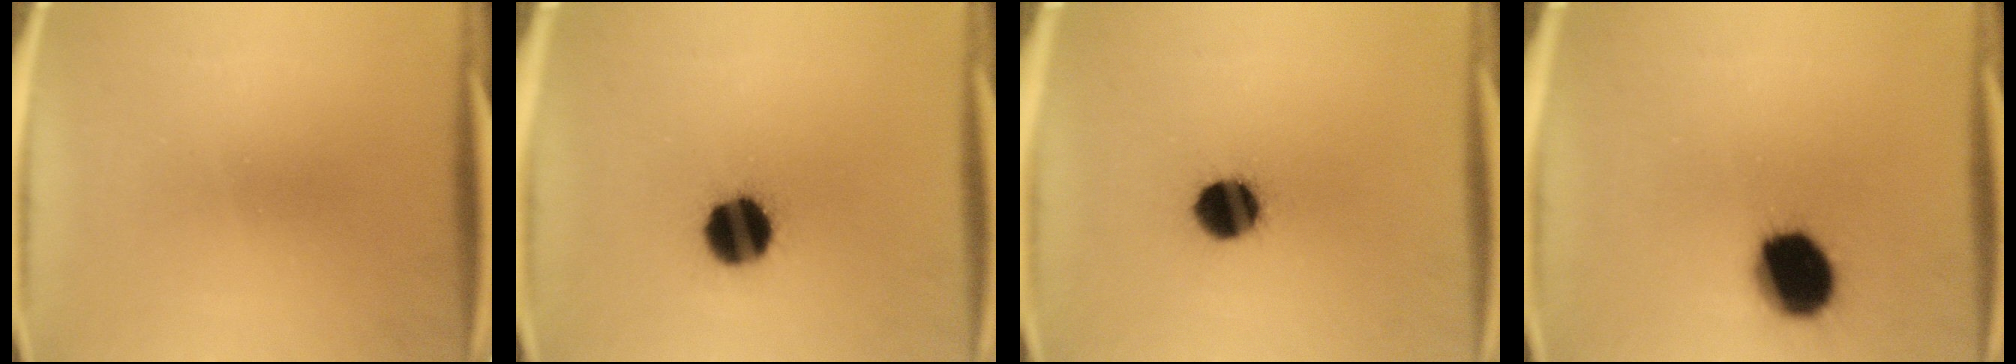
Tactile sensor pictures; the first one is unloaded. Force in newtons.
{"total": 12.8}
{"total": 10.5}
{"total": 15.8}